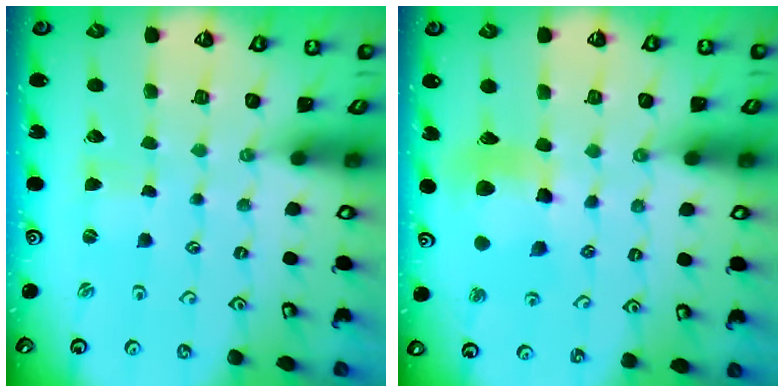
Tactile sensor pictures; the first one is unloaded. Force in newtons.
{"total": 11.2, "press": 11.1, "slide": 1.5}